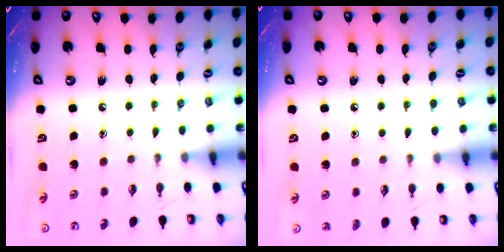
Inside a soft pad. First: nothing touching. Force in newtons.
{"total": 5.2, "press": 5.2, "slide": 0.6}